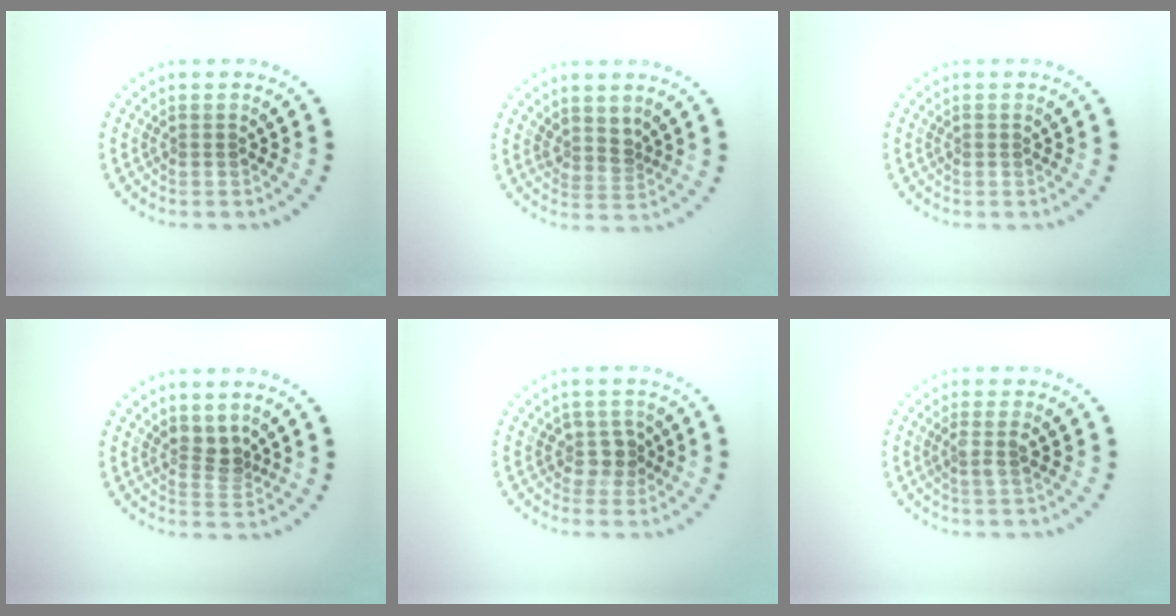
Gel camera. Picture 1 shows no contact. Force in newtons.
{"total": 1.9, "press": 1.5, "slide": 1.2}
{"total": 0.0}
{"total": 2.2, "press": 1.7, "slide": 1.4}
{"total": 2.2, "press": 1.7, "slide": 1.3}
{"total": 1.5, "press": 1.2, "slide": 0.9}